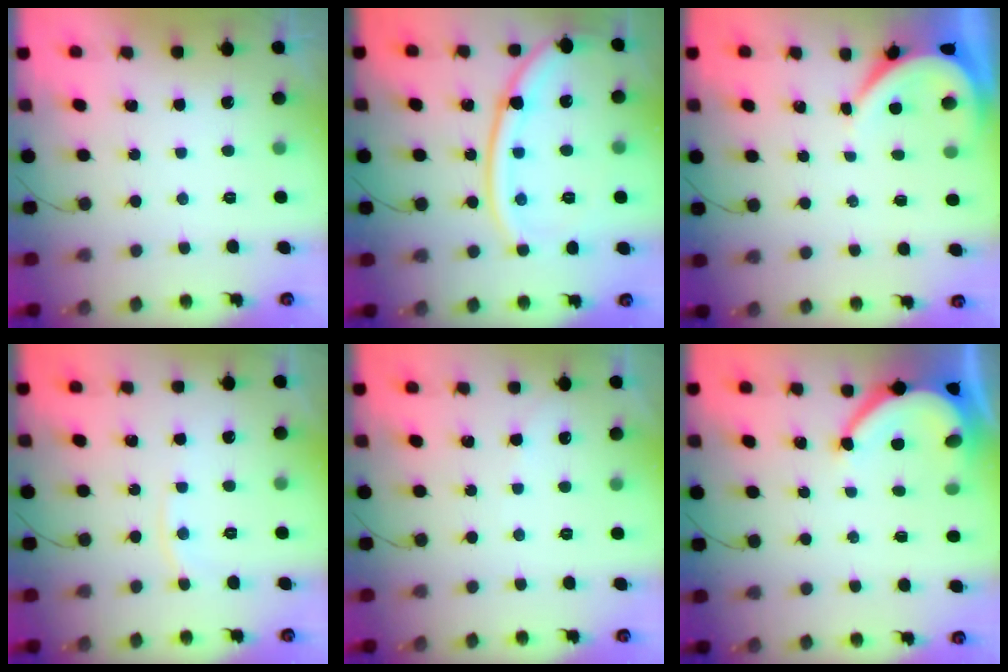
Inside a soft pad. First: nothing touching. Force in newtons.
{"total": 16.4, "press": 16.3, "slide": 1.5}
{"total": 4.1, "press": 4.1, "slide": 0.5}
{"total": 5.4, "press": 5.4, "slide": 0.6}
{"total": 1.3, "press": 1.3, "slide": 0.2}
{"total": 8.1, "press": 8.1, "slide": 0.4}